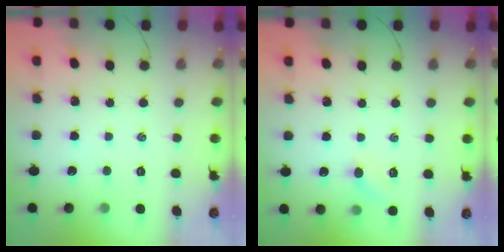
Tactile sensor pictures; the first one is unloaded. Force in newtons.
{"total": 4.9, "press": 4.8, "slide": 1.2}